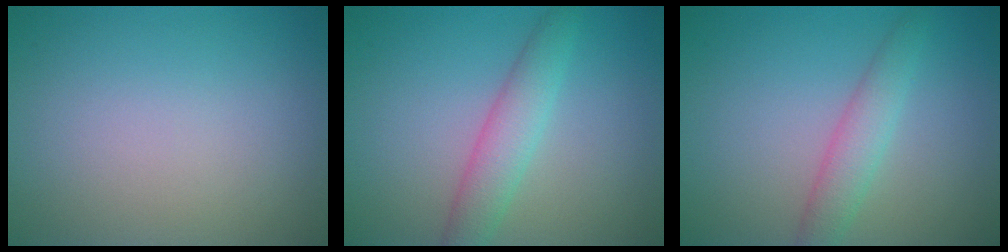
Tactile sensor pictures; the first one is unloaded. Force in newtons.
{"total": 3.3, "press": 3.3, "slide": 0.1}
{"total": 2.7, "press": 2.7, "slide": 0.1}